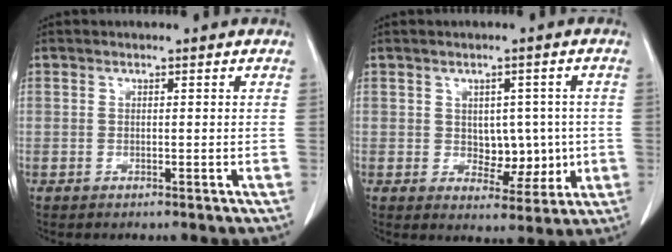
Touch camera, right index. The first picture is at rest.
{"total": 5.5, "force": [0.0, 3.6, 4.1], "torque": [-0.044, 0.003, 0.011]}